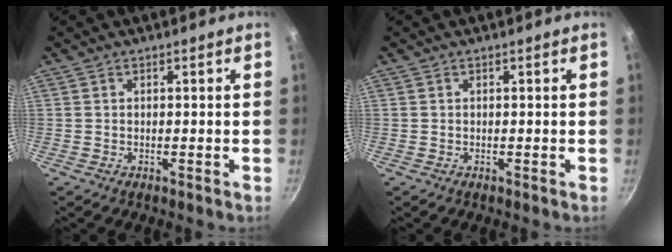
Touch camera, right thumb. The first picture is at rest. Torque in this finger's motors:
{"motor_torque": [0.00, 0.00, 0.01, -0.01, 0.02]}